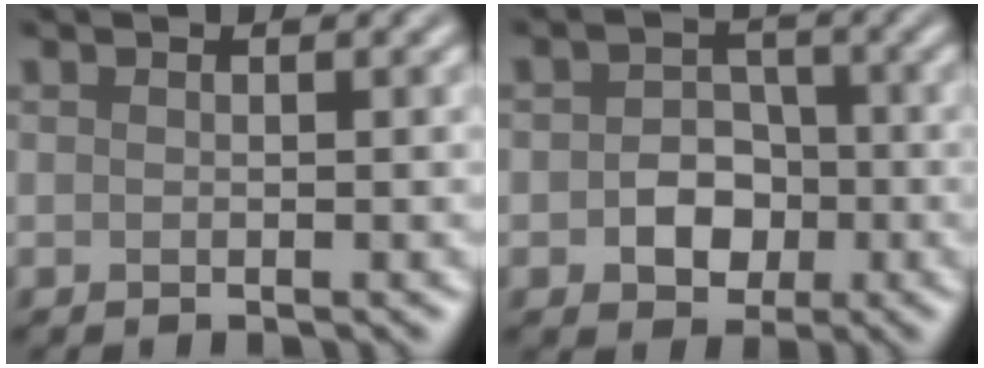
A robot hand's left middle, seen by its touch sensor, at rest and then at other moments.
{"total": 4.0, "force": [-1.0, 3.2, 2.2], "torque": [-0.013, -0.001, -0.028]}